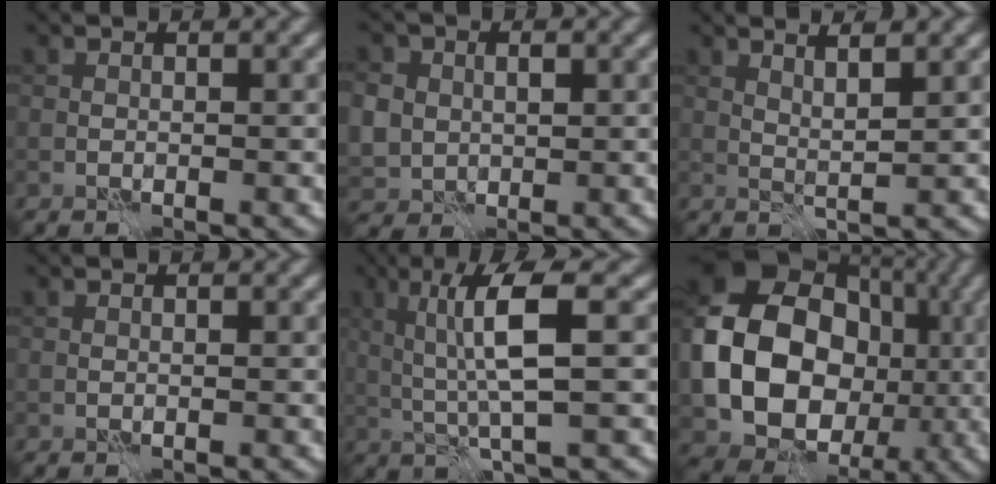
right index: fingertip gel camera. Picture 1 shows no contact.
{"total": 6.3, "force": [0.9, 5.6, 2.7], "torque": [-0.068, 0.016, 0.004]}
{"total": 2.4, "force": [1.6, 0.5, 1.7], "torque": [-0.023, -0.001, 0.025]}
{"total": 0.0}
{"total": 5.9, "force": [1.0, 0.8, 5.8], "torque": [-0.121, 0.006, 0.022]}
{"total": 16.4, "force": [-1.1, 13.1, 9.7], "torque": [-0.187, -0.003, -0.027]}